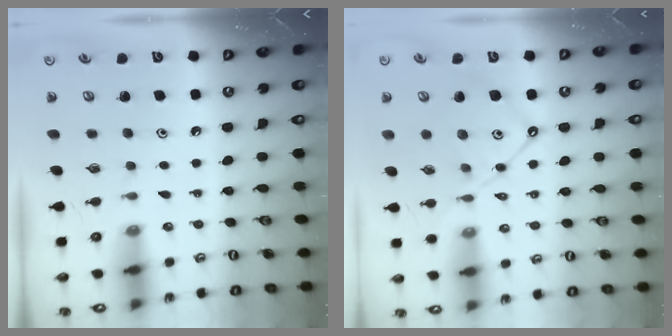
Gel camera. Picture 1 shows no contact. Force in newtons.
{"total": 9.2, "press": 9.2, "slide": 1.0}